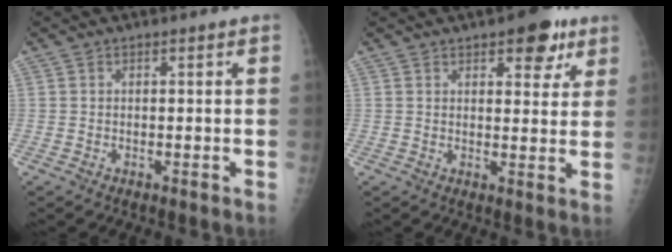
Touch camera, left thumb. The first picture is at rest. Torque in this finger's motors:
{"motor_torque": [1.14, 1.13, 1.06, -0.54, 0.26]}